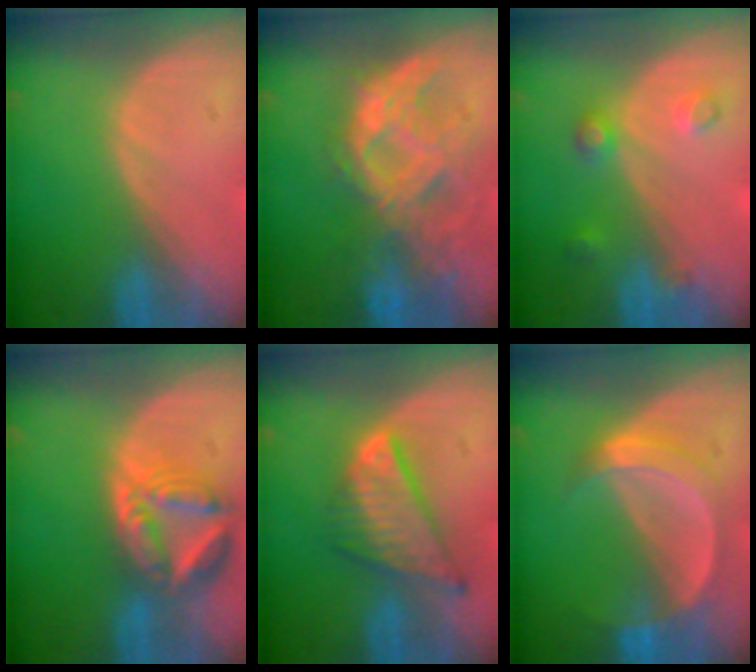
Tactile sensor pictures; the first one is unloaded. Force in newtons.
{"total": 9.6, "press": 8.9, "slide": 3.8}
{"total": 3.5, "press": 3.4, "slide": 1.0}
{"total": 8.0, "press": 7.1, "slide": 3.8}
{"total": 8.3, "press": 7.1, "slide": 4.4}
{"total": 6.1, "press": 5.6, "slide": 2.3}